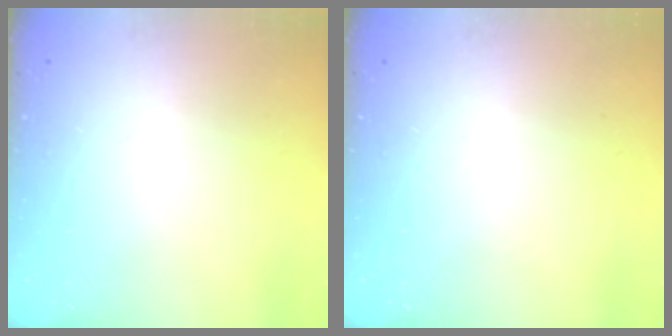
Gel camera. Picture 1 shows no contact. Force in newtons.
{"total": 0.0}